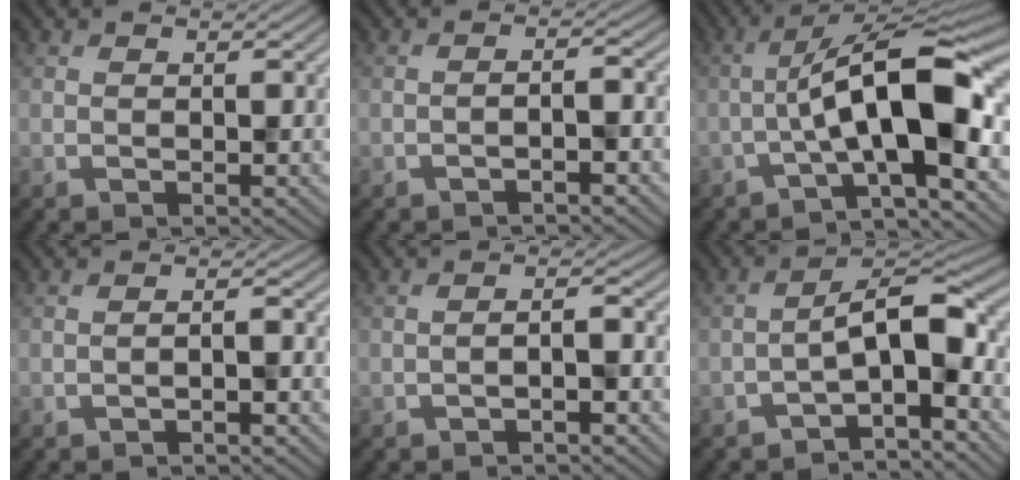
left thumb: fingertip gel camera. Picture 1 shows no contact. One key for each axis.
{"total": 1.7, "fx": -1.4, "fy": 0.2, "fz": 1.0, "tx": -0.017, "ty": 0.007, "tz": -0.027}
{"total": 11.9, "fx": -2.7, "fy": 2.9, "fz": 11.3, "tx": -0.179, "ty": 0.021, "tz": -0.052}
{"total": 1.4, "fx": -1.2, "fy": 0.2, "fz": 0.8, "tx": -0.012, "ty": 0.006, "tz": -0.022}
{"total": 2.0, "fx": -1.6, "fy": 0.3, "fz": 1.2, "tx": -0.021, "ty": 0.009, "tz": -0.031}
{"total": 7.8, "fx": -4.7, "fy": 2.7, "fz": 5.7, "tx": -0.069, "ty": 0.013, "tz": -0.091}